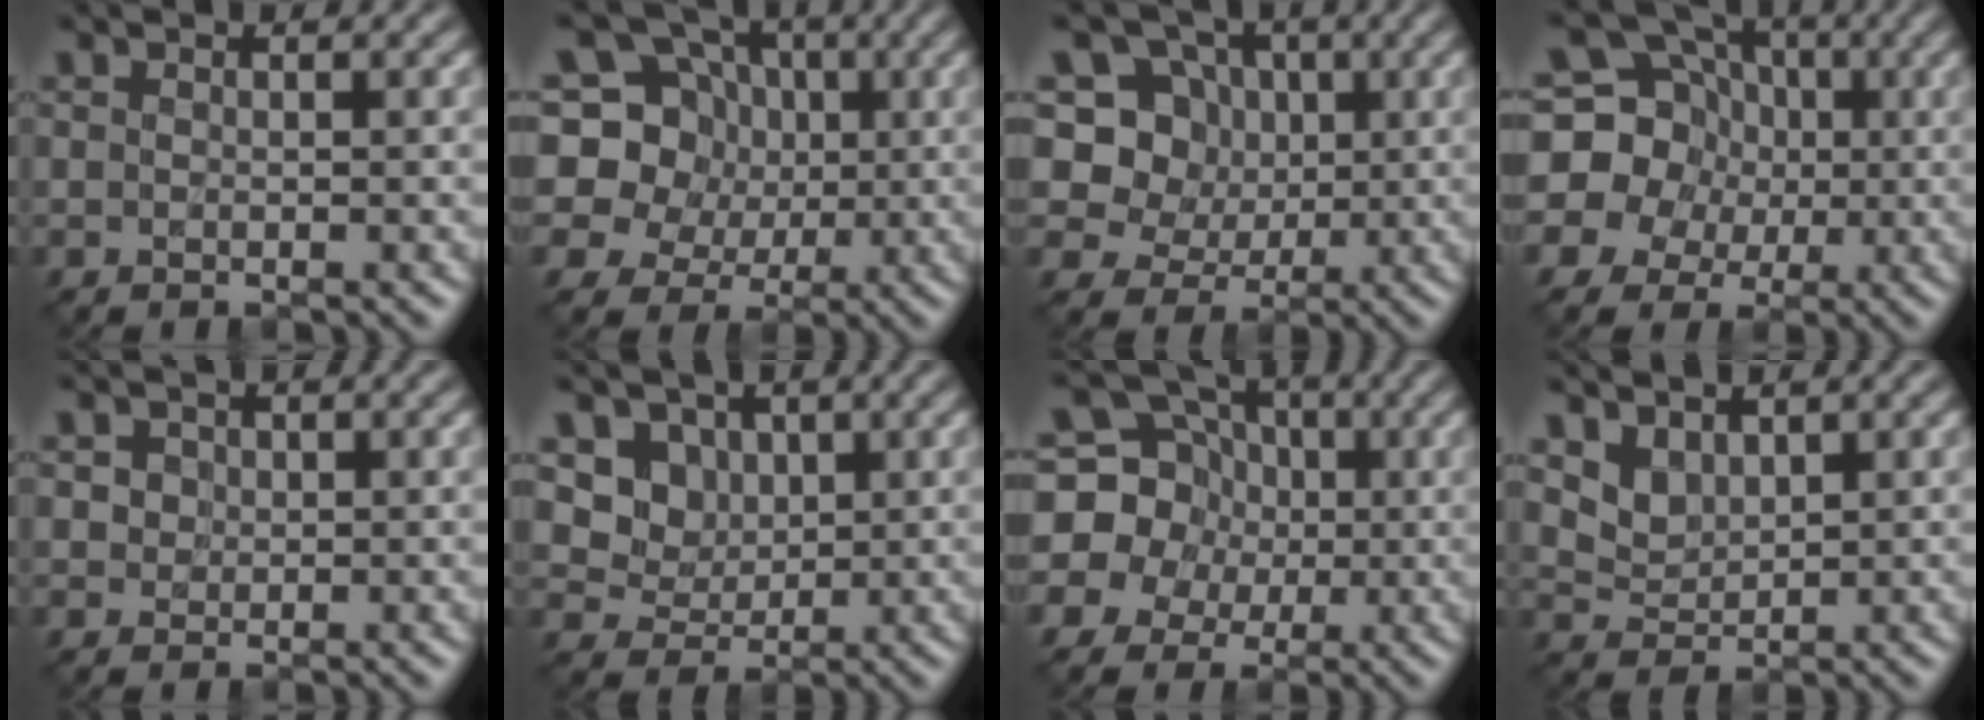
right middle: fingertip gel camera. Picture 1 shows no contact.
{"total": 10.8, "force": [3.5, 9.2, 4.3], "torque": [-0.110, 0.032, 0.050]}
{"total": 7.2, "force": [2.4, 6.2, 2.9], "torque": [-0.049, 0.007, 0.031]}
{"total": 12.7, "force": [1.9, 11.6, 4.8], "torque": [-0.124, 0.037, 0.005]}
{"total": 1.9, "force": [0.7, 1.6, 0.7], "torque": [-0.012, 0.004, 0.016]}
{"total": 4.6, "force": [1.9, 3.8, 1.6], "torque": [-0.047, -0.022, 0.047]}
{"total": 10.9, "force": [1.5, 10.1, 3.8], "torque": [-0.110, 0.042, 0.003]}
{"total": 2.6, "force": [2.0, 1.5, 0.9], "torque": [-0.028, -0.014, 0.052]}